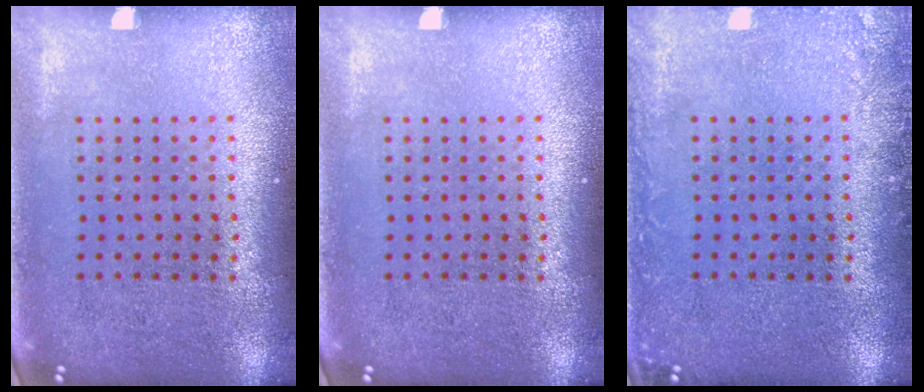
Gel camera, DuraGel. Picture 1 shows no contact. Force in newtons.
{"total": 0.0}
{"total": 1.6, "press": 1.6, "slide": 0.3}